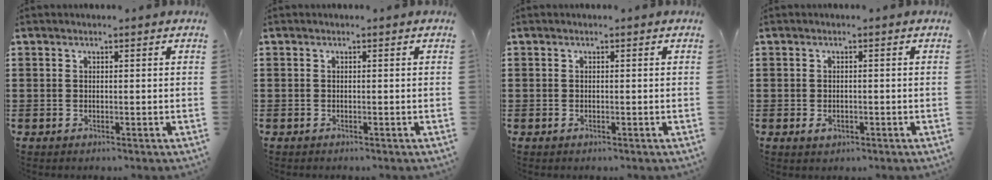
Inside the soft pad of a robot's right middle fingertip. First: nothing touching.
{"total": 0.0}
{"total": 0.0}
{"total": 0.9, "force": [-0.3, 0.5, 0.7], "torque": [-0.013, -0.001, -0.006]}